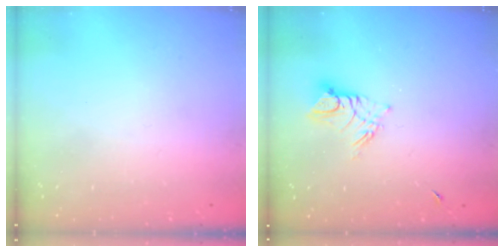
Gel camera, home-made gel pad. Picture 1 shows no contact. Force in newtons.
{"total": 8.6, "press": 8.5, "slide": 0.8}